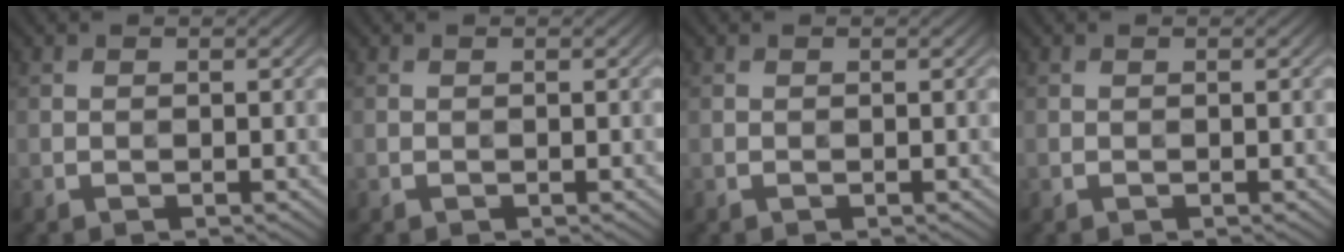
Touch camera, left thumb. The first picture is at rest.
{"total": 0.0}
{"total": 0.0}
{"total": 0.0}